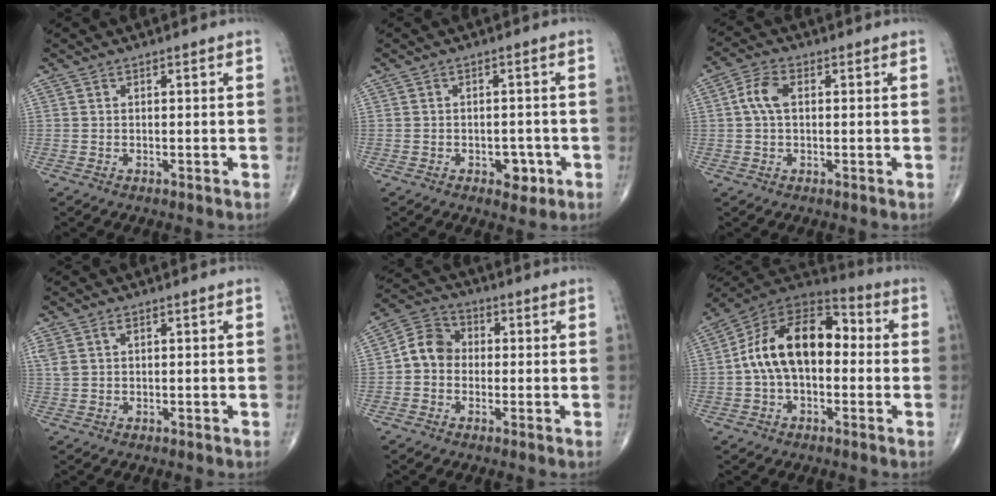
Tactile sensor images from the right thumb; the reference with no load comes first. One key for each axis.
{"total": 3.9, "fx": -1.6, "fy": 2.5, "fz": 2.5, "tx": -0.014, "ty": 0.008, "tz": -0.019}
{"total": 4.9, "fx": 0.7, "fy": 2.9, "fz": 3.9, "tx": -0.090, "ty": 0.014, "tz": 0.008}
{"total": 2.5, "fx": 1.2, "fy": 1.3, "fz": 1.8, "tx": -0.052, "ty": 0.012, "tz": 0.031}
{"total": 7.1, "fx": -0.5, "fy": 6.1, "fz": 3.6, "tx": -0.047, "ty": 0.028, "tz": -0.024}
{"total": 17.2, "fx": 0.1, "fy": 10.4, "fz": 13.7, "tx": -0.218, "ty": 0.049, "tz": -0.010}